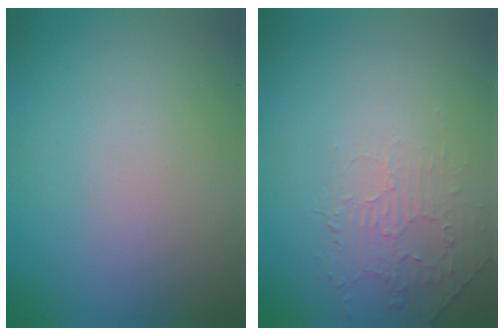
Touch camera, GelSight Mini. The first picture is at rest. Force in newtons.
{"total": 2.0, "press": 0.6, "slide": 1.9}